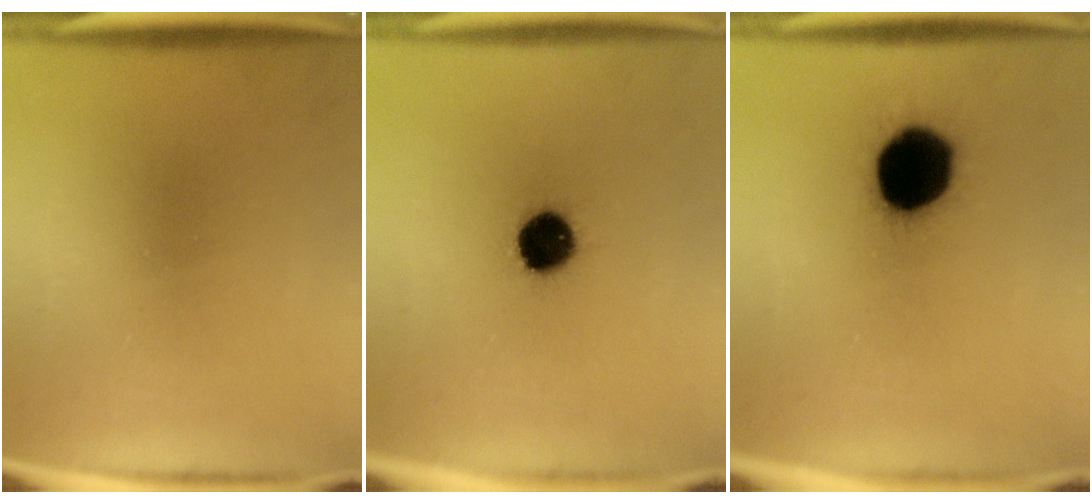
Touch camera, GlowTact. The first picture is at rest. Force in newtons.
{"total": 9.2}
{"total": 18.9}